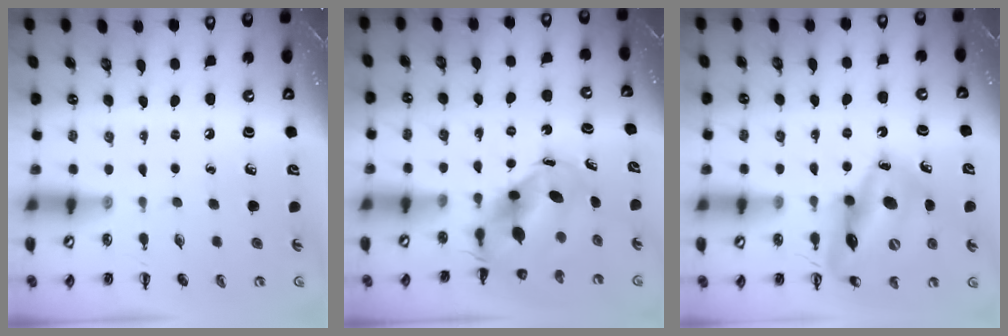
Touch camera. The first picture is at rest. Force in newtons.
{"total": 7.4, "press": 7.1, "slide": 1.9}
{"total": 16.3, "press": 15.7, "slide": 4.3}